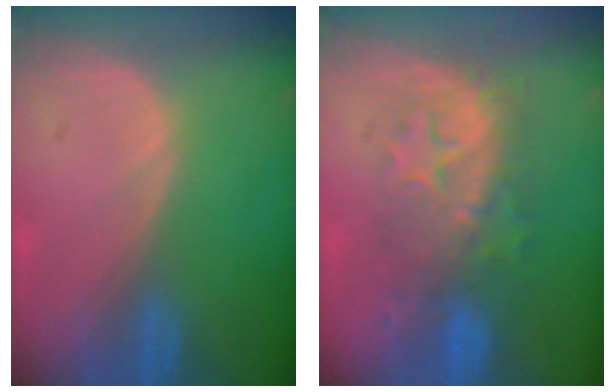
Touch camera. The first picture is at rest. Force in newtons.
{"total": 8.1, "press": 8.1, "slide": 0.9}